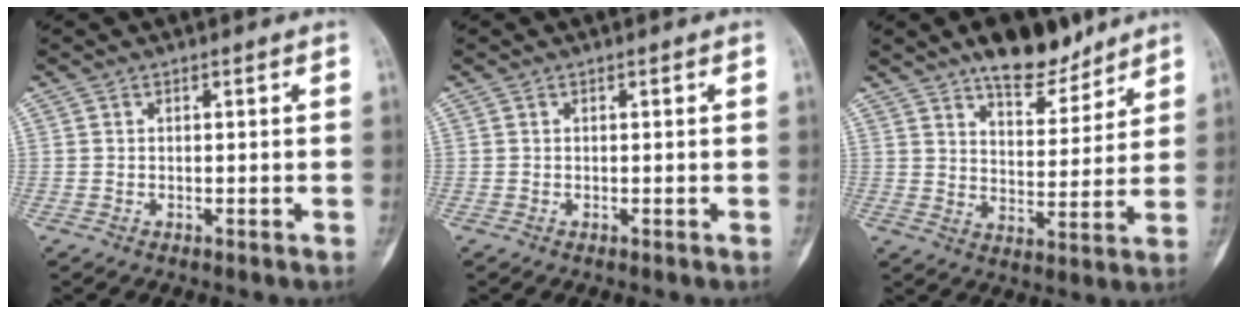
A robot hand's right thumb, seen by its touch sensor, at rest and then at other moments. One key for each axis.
{"total": 0.0}
{"total": 11.4, "fx": 8.7, "fy": 4.8, "fz": 5.6, "tx": -0.049, "ty": -0.058, "tz": 0.138}